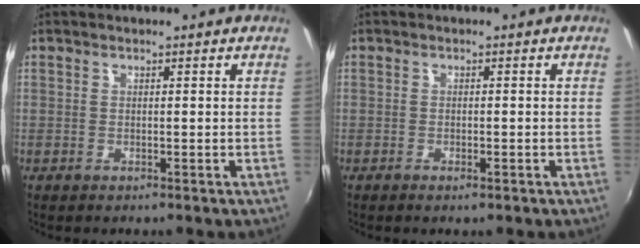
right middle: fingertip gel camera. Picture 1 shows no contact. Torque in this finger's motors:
{"motor_torque": [0.25, -0.04, 0.03, 0.00]}